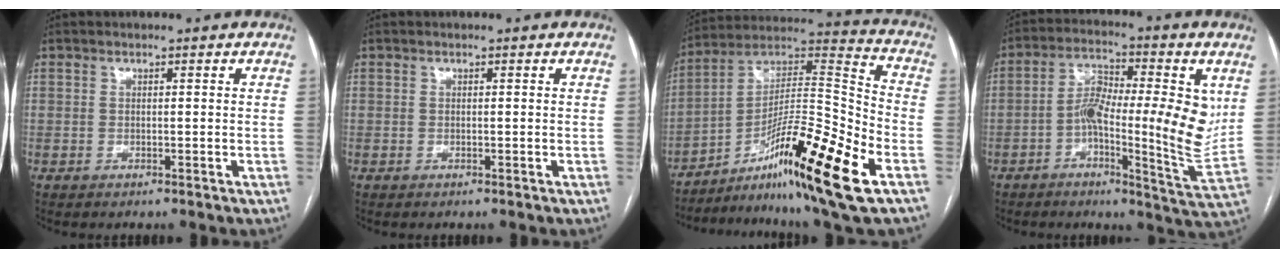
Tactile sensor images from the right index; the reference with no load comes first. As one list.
[{"total": 0.0}, {"total": 21.8, "force": [-10.6, 1.0, 19.0], "torque": [-0.322, -0.003, -0.175]}, {"total": 14.3, "force": [0.3, 2.8, 14.1], "torque": [-0.225, 0.015, -0.004]}]